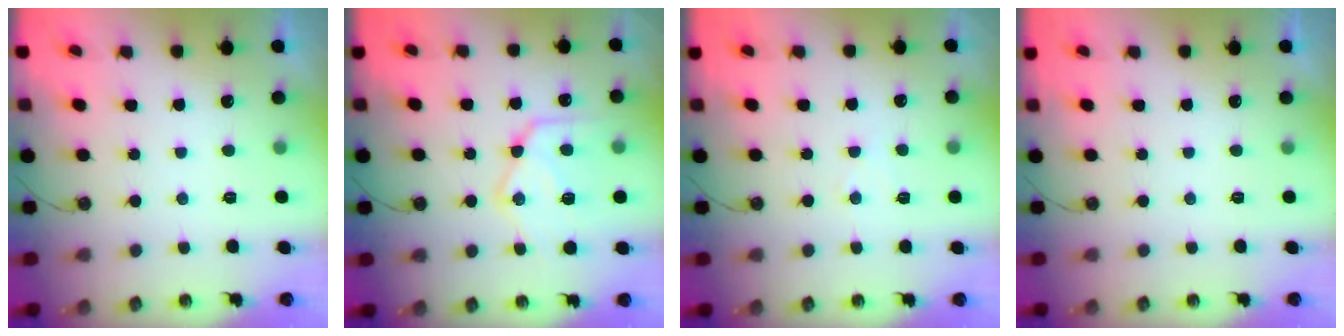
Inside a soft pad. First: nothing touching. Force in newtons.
{"total": 16.9, "press": 16.9, "slide": 1.2}
{"total": 4.8, "press": 4.8, "slide": 0.7}
{"total": 0.0}